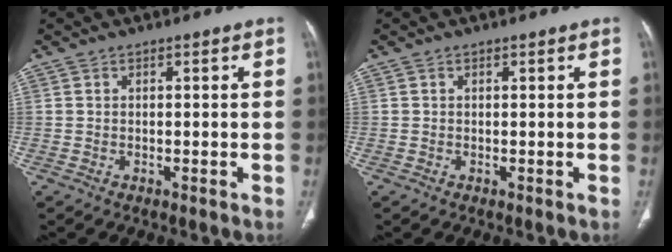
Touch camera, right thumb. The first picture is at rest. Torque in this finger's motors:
{"motor_torque": [-0.27, 0.04, -0.21, 0.14, 0.03]}